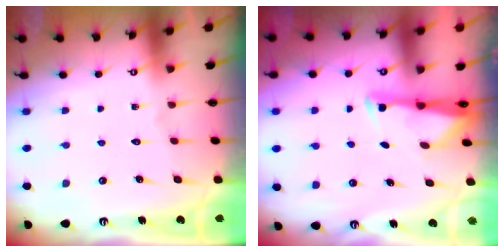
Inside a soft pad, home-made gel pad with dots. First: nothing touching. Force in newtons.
{"total": 2.8, "press": 2.8, "slide": 0.4}